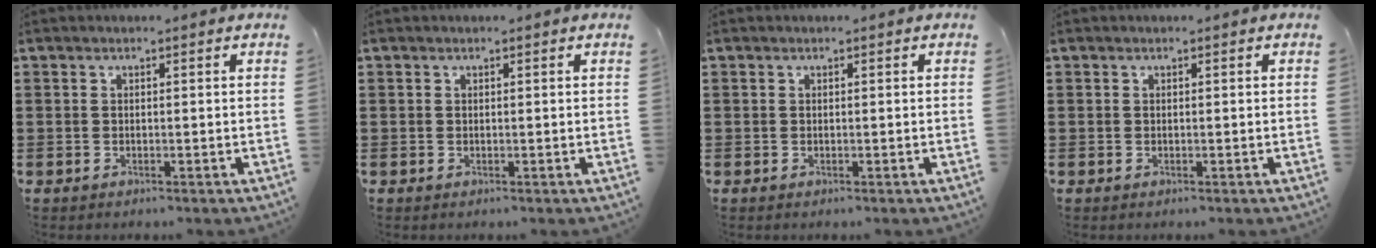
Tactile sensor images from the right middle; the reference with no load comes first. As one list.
[{"total": 0.0}, {"total": 0.0}, {"total": 0.0}]